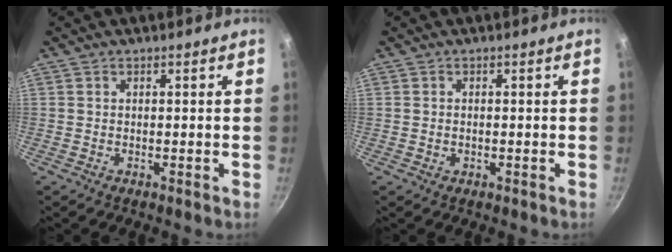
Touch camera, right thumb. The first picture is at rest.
{"total": 0.6, "force": [-0.1, 0.4, 0.4], "torque": [-0.007, 0.002, -0.002]}